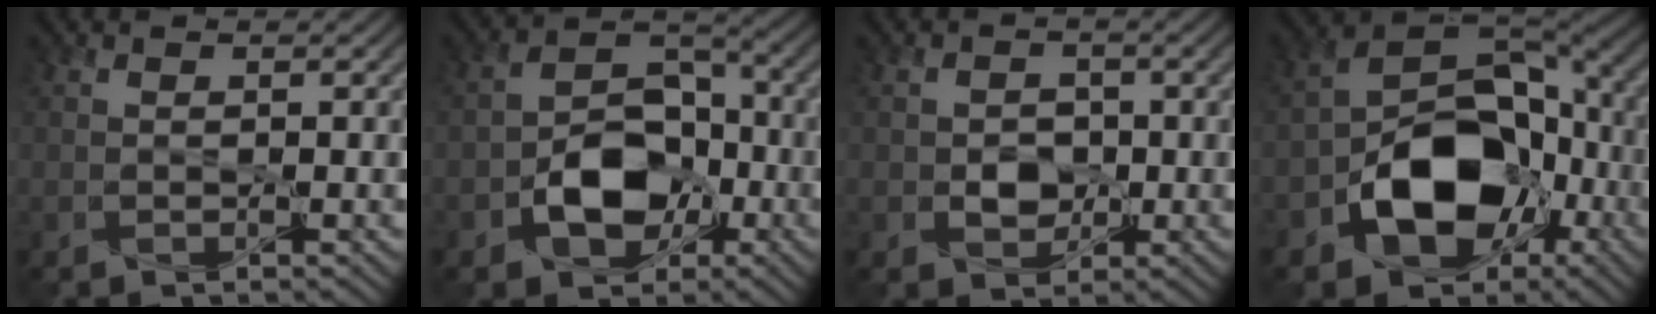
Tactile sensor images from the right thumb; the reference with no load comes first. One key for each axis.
{"total": 9.1, "fx": -3.4, "fy": 6.2, "fz": 5.7, "tx": -0.099, "ty": -0.003, "tz": -0.060}
{"total": 3.2, "fx": -0.6, "fy": 2.7, "fz": 1.6, "tx": -0.028, "ty": -0.002, "tz": -0.019}
{"total": 14.3, "fx": -5.2, "fy": 9.7, "fz": 9.1, "tx": -0.159, "ty": -0.028, "tz": -0.092}